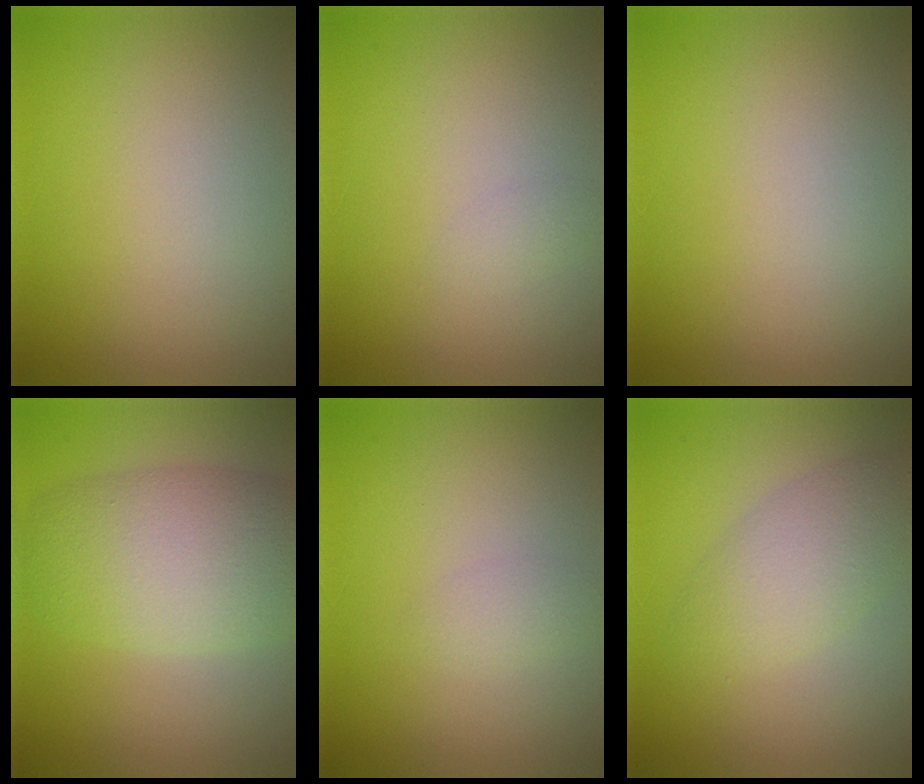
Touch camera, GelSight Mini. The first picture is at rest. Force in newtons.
{"total": 0.7, "press": 0.7, "slide": 0.1}
{"total": 0.0}
{"total": 7.5, "press": 7.5, "slide": 0.3}
{"total": 1.1, "press": 1.1, "slide": 0.0}
{"total": 3.6, "press": 3.6, "slide": 0.0}